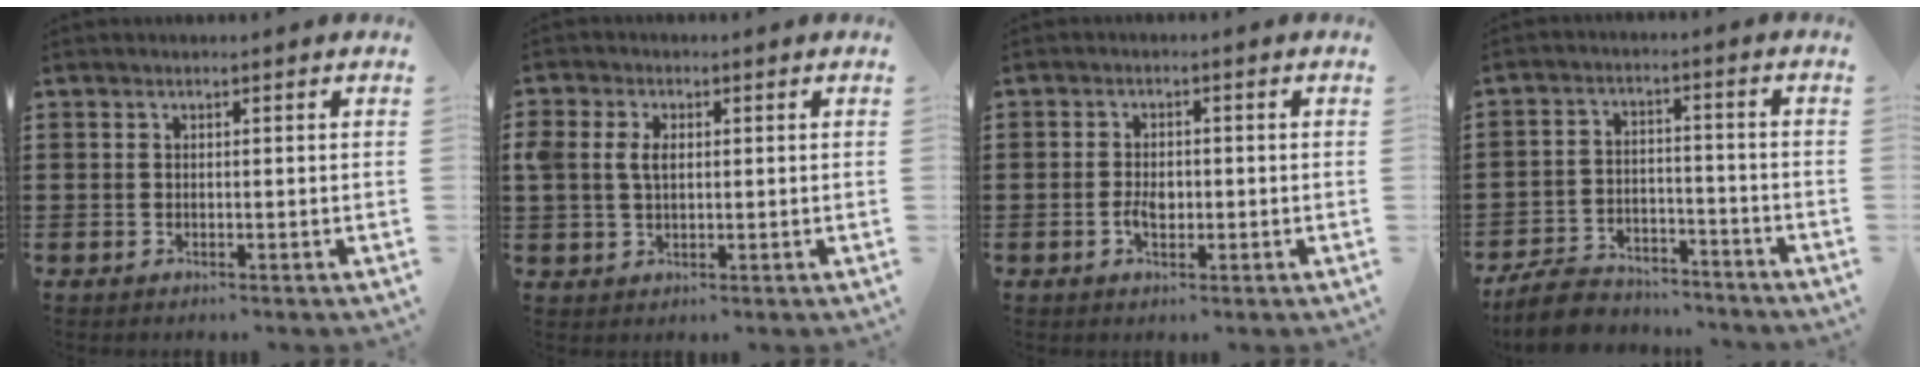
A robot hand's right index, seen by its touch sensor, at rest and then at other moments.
{"total": 3.6, "force": [0.7, 2.4, 2.5], "torque": [-0.072, 0.007, 0.005]}
{"total": 2.7, "force": [-0.6, 1.5, 2.2], "torque": [-0.040, 0.004, -0.010]}
{"total": 7.0, "force": [-6.6, 1.8, 1.7], "torque": [-0.038, 0.018, -0.129]}